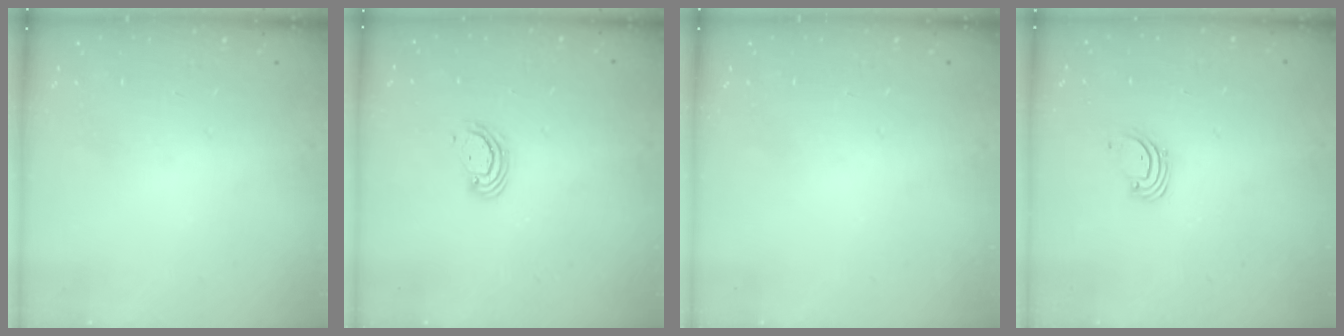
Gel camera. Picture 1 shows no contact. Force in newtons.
{"total": 2.9, "press": 2.9, "slide": 0.3}
{"total": 0.0}
{"total": 1.6, "press": 1.6, "slide": 0.1}